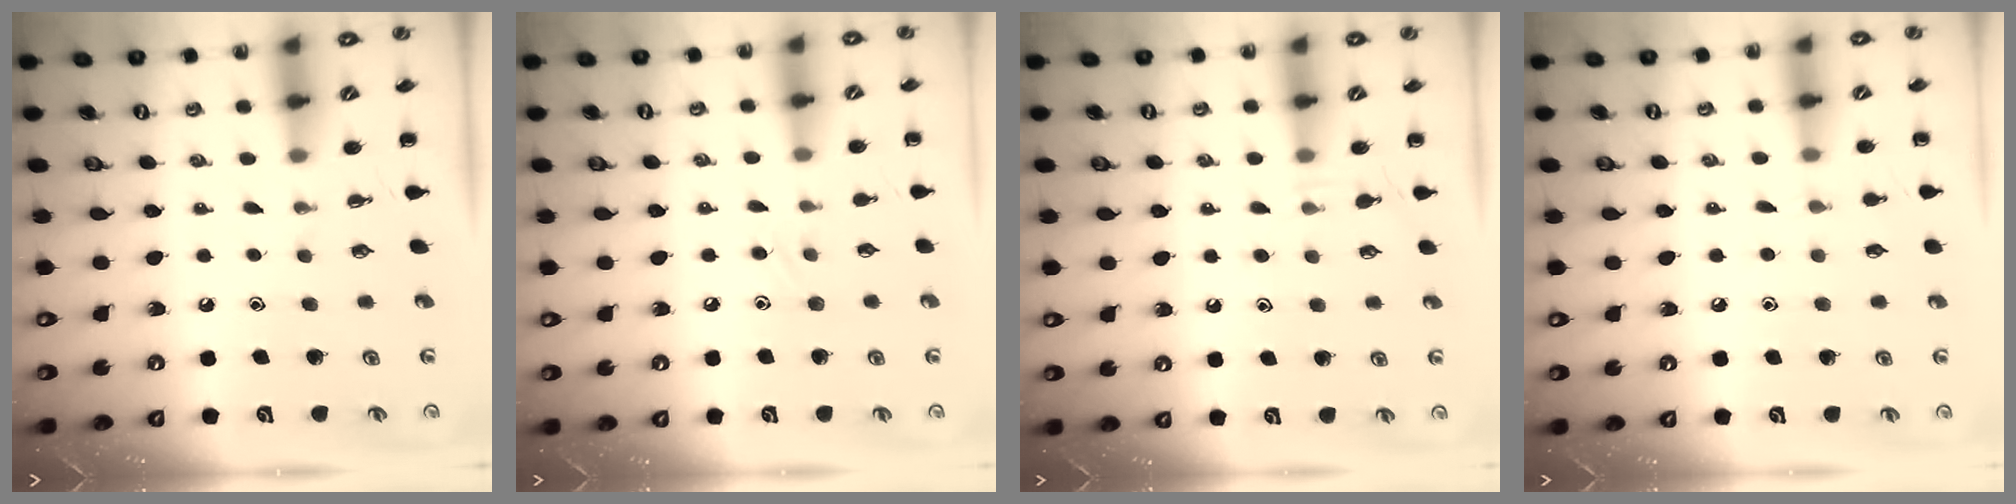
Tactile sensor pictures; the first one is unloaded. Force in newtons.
{"total": 6.1, "press": 5.7, "slide": 2.0}
{"total": 6.5, "press": 6.2, "slide": 1.8}
{"total": 5.7, "press": 5.2, "slide": 2.2}